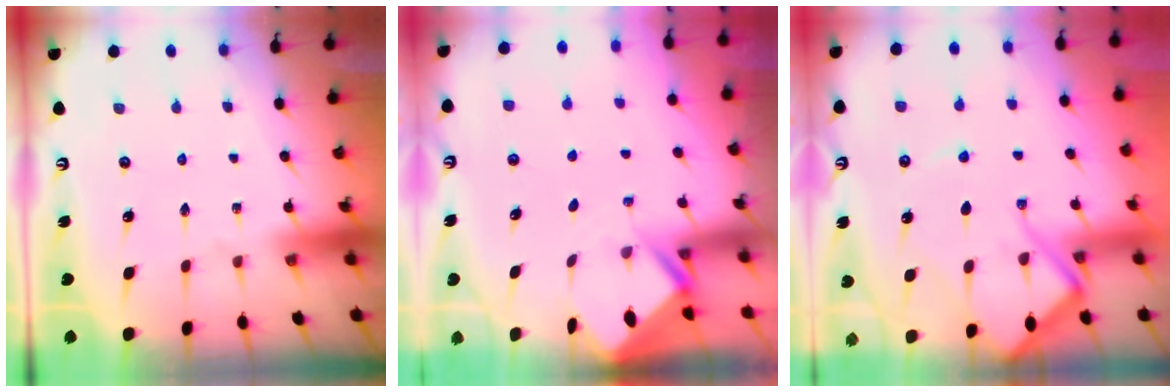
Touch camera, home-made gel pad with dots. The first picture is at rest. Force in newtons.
{"total": 2.6, "press": 2.6, "slide": 0.1}
{"total": 11.0, "press": 10.9, "slide": 1.5}